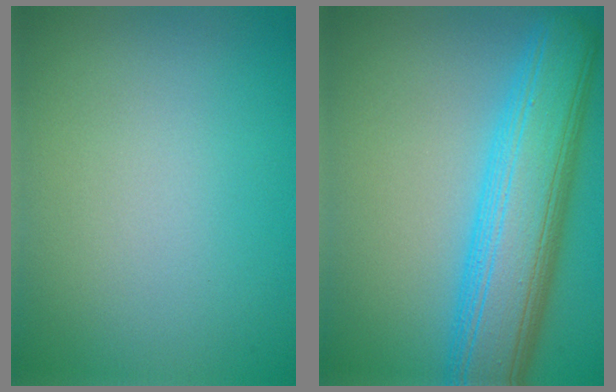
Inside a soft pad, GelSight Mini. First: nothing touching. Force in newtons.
{"total": 9.8, "press": 9.8, "slide": 0.3}